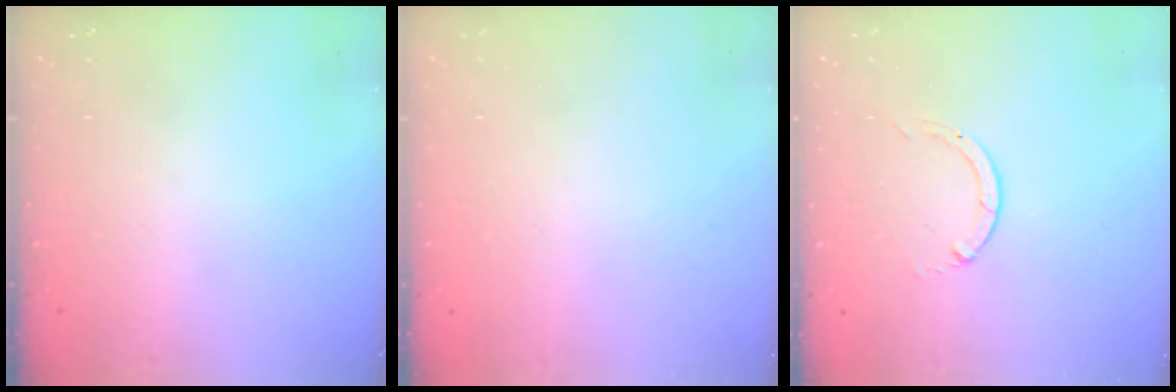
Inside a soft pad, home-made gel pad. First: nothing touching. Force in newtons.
{"total": 2.4, "press": 2.4, "slide": 0.2}
{"total": 0.0}